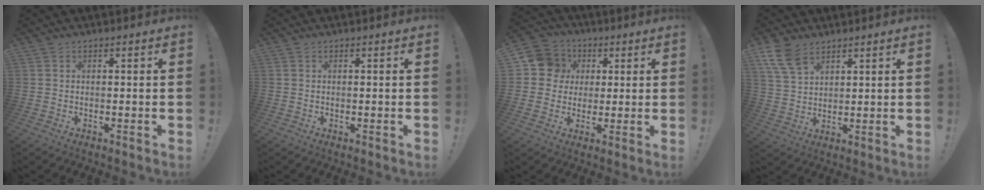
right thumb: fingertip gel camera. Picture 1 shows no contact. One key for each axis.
{"total": 0.0}
{"total": 10.5, "fx": 1.9, "fy": 9.9, "fz": 2.9, "tx": -0.029, "ty": 0.002, "tz": 0.042}
{"total": 8.7, "fx": 5.7, "fy": 4.9, "fz": 4.4, "tx": -0.089, "ty": -0.020, "tz": 0.116}